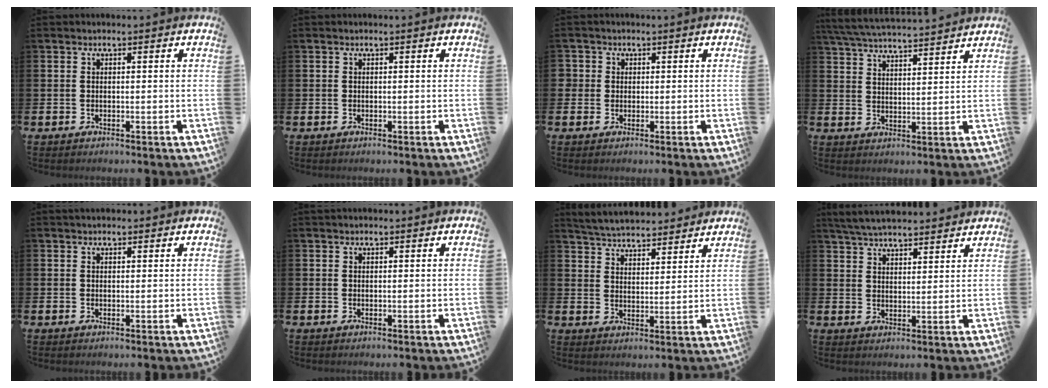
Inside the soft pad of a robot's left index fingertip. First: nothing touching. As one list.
[{"total": 0.0}, {"total": 1.7, "force": [0.7, 1.5, -0.1], "torque": [0.007, 0.004, 0.009]}, {"total": 6.0, "force": [5.8, 0.3, 1.3], "torque": [-0.049, -0.034, 0.105]}, {"total": 1.2, "force": [1.1, 0.5, 0.2], "torque": [0.005, 0.001, 0.018]}, {"total": 0.6, "force": [0.6, 0.1, 0.1], "torque": [0.005, -0.002, 0.009]}, {"total": 5.2, "force": [5.2, 0.7, 0.2], "torque": [-0.021, -0.034, 0.091]}, {"total": 5.3, "force": [5.2, 0.5, 0.8], "torque": [-0.038, -0.023, 0.096]}]